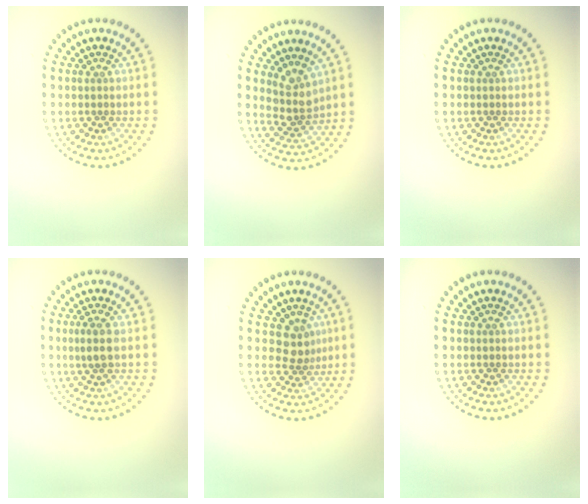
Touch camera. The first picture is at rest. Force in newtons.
{"total": 2.8, "press": 2.2, "slide": 1.8}
{"total": 0.0}
{"total": 1.8, "press": 1.5, "slide": 0.9}
{"total": 2.2, "press": 1.7, "slide": 1.5}
{"total": 0.0}